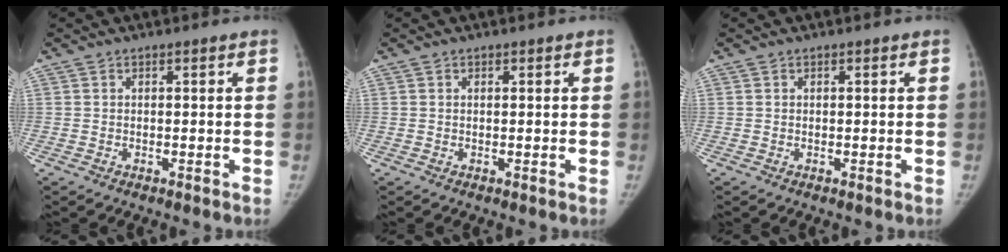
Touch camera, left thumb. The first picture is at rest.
{"total": 0.0}
{"total": 0.0}